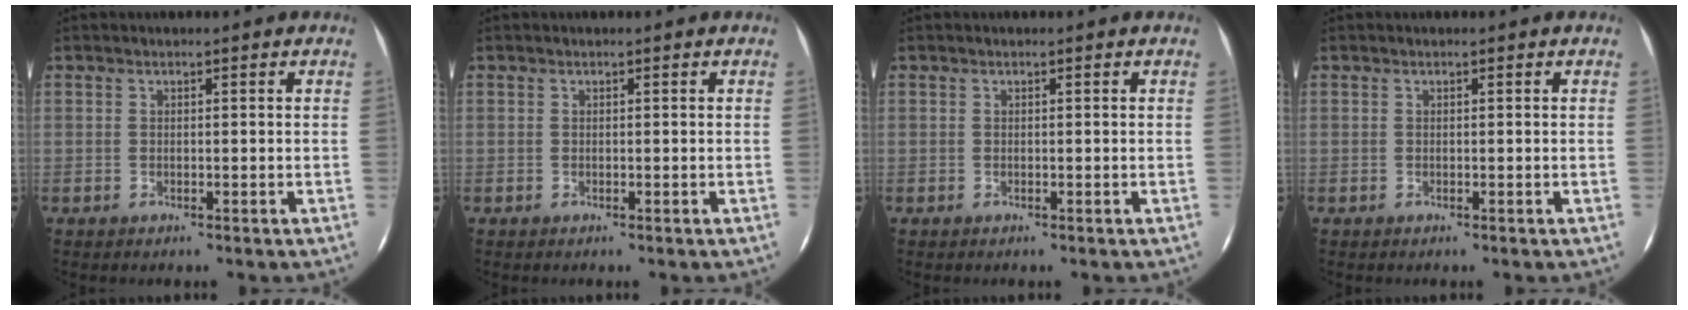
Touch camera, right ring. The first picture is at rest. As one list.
[{"total": 0.0}, {"total": 0.0}, {"total": 0.0}]